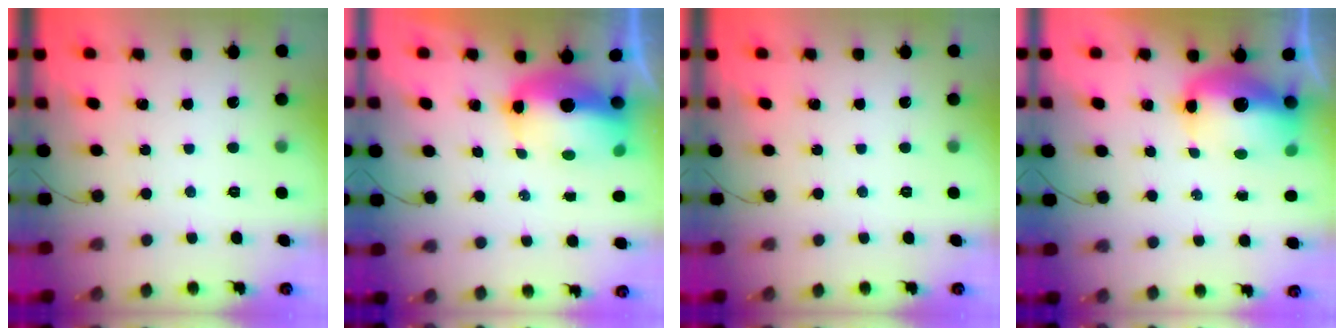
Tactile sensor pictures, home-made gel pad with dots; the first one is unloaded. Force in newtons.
{"total": 9.8, "press": 9.6, "slide": 2.1}
{"total": 0.0}
{"total": 13.4, "press": 13.1, "slide": 3.0}